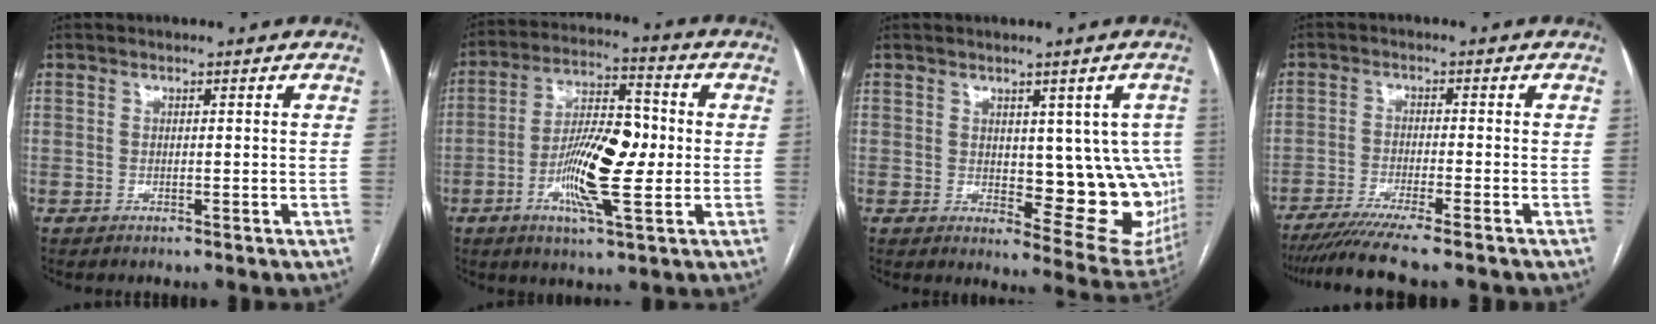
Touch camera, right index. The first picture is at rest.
{"total": 13.0, "force": [-2.1, 3.2, 12.4], "torque": [-0.226, 0.009, -0.037]}
{"total": 11.7, "force": [0.9, 5.7, 10.1], "torque": [-0.086, -0.004, 0.022]}
{"total": 10.0, "force": [-8.3, -0.6, 5.5], "torque": [-0.074, -0.023, -0.132]}